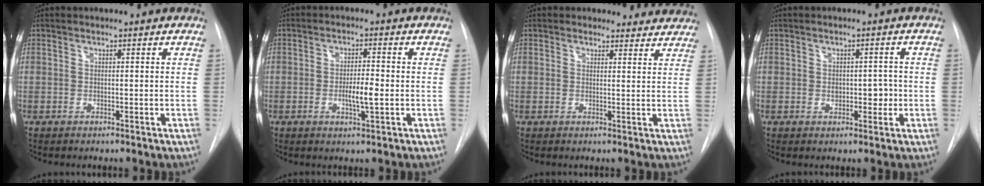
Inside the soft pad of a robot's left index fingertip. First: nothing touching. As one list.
[{"total": 4.2, "force": [-1.3, 0.6, 3.9], "torque": [-0.068, -0.009, -0.021]}, {"total": 5.7, "force": [5.0, 2.6, -0.3], "torque": [0.033, -0.009, 0.032]}, {"total": 3.3, "force": [-0.8, 2.0, 2.4], "torque": [-0.025, -0.001, -0.008]}]